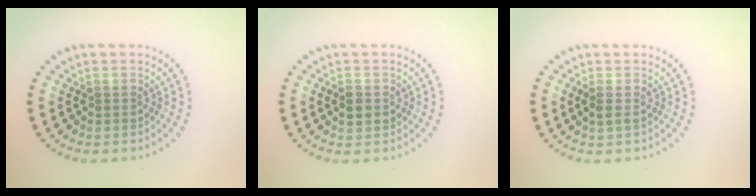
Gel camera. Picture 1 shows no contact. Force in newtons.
{"total": 1.6, "press": 1.6, "slide": 0.2}
{"total": 1.1, "press": 1.1, "slide": 0.3}